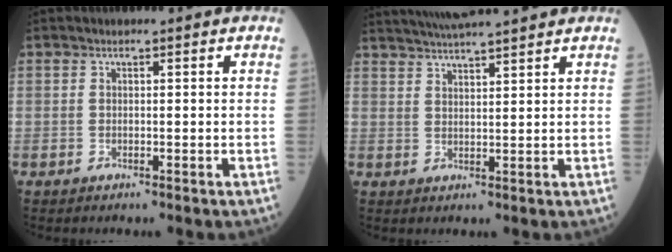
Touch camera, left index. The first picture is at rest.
{"total": 10.3, "force": [9.3, 0.0, 4.4], "torque": [-0.079, 0.029, 0.139]}